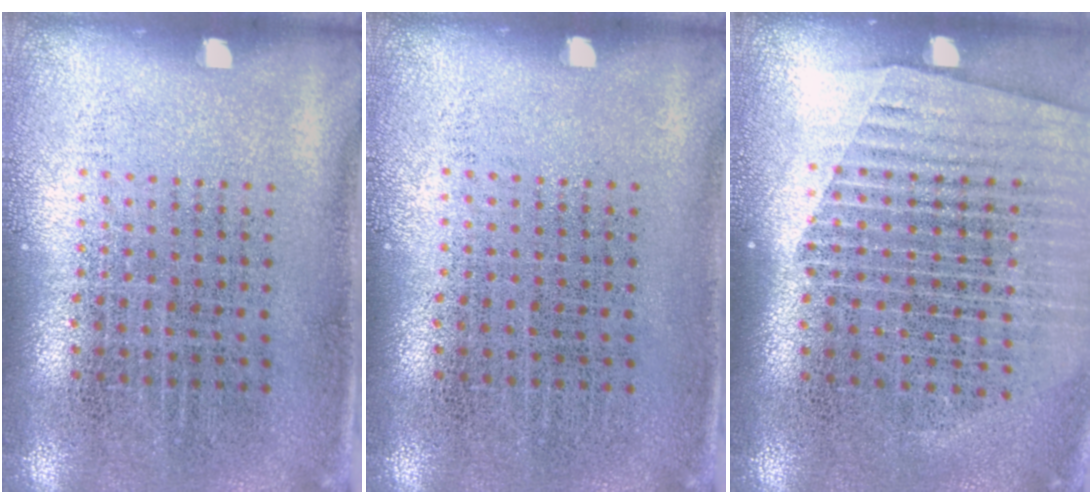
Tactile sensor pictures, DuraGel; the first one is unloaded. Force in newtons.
{"total": 0.0}
{"total": 1.6, "press": 1.5, "slide": 0.6}